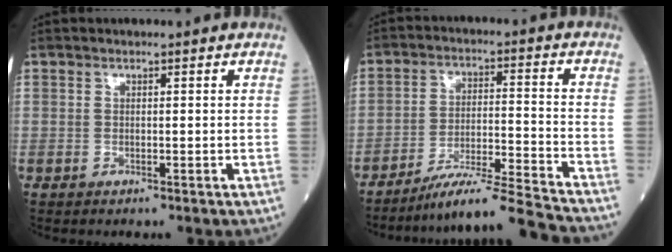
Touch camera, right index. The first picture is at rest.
{"total": 13.3, "force": [-12.4, -2.3, 4.3], "torque": [-0.056, 0.003, -0.207]}